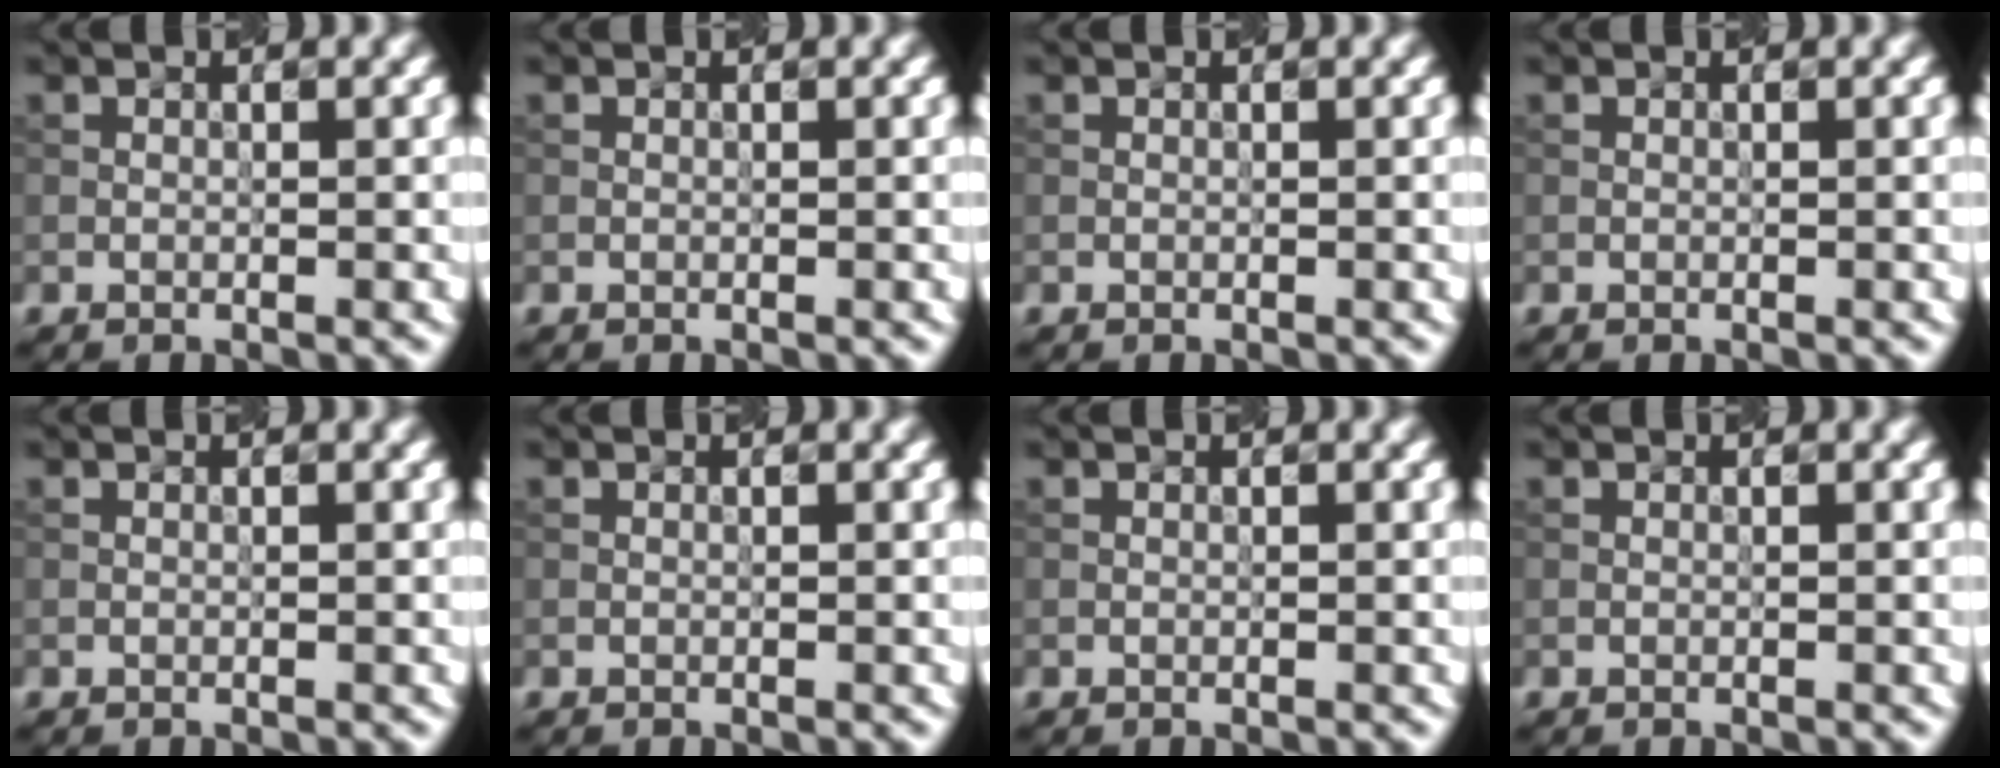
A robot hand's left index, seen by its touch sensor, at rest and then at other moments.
{"total": 0.0}
{"total": 0.0}
{"total": 0.0}
{"total": 0.0}
{"total": 0.0}
{"total": 0.0}
{"total": 0.0}